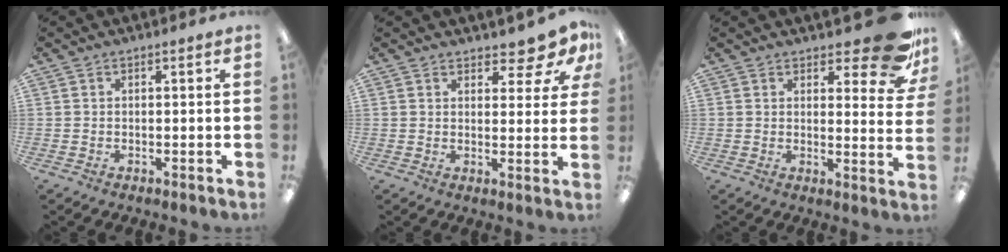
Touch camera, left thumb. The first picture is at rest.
{"total": 6.3, "force": [5.4, 2.1, 2.5], "torque": [-0.023, -0.038, 0.093]}
{"total": 12.6, "force": [8.4, 4.1, 8.4], "torque": [-0.105, -0.057, 0.145]}